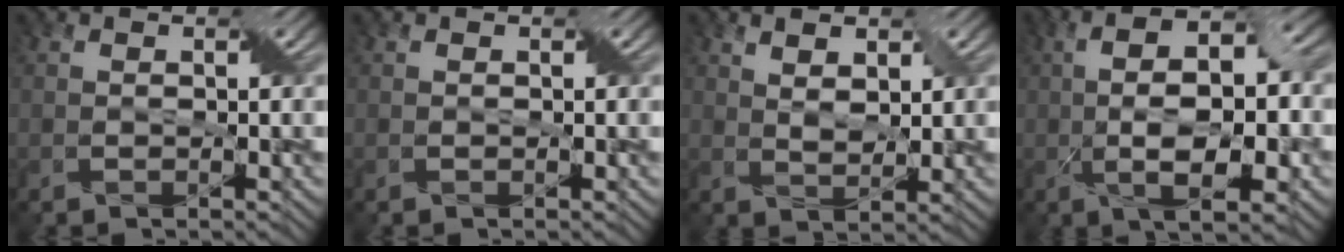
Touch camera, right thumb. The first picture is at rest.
{"total": 0.0}
{"total": 3.2, "force": [1.8, 1.5, 2.2], "torque": [-0.045, -0.008, 0.038]}
{"total": 10.3, "force": [-1.0, 3.8, 9.6], "torque": [-0.171, 0.006, -0.018]}